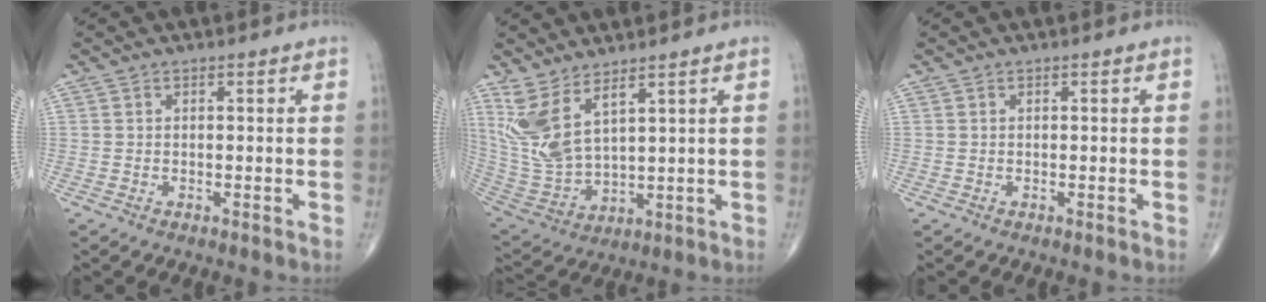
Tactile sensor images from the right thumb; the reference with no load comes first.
{"total": 10.6, "force": [6.1, 3.8, 7.7], "torque": [-0.174, -0.037, 0.147]}
{"total": 0.0}